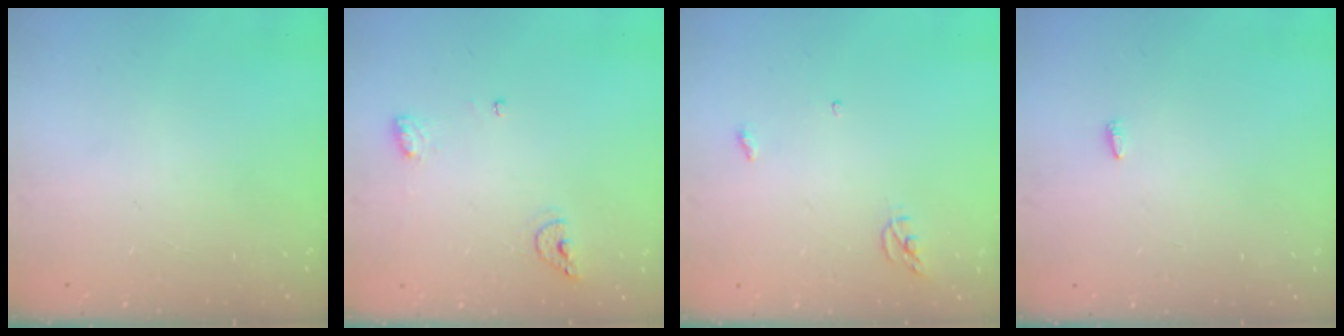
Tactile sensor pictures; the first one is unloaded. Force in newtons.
{"total": 6.6, "press": 6.5, "slide": 1.0}
{"total": 3.6, "press": 3.6, "slide": 0.3}
{"total": 2.1, "press": 1.9, "slide": 0.7}